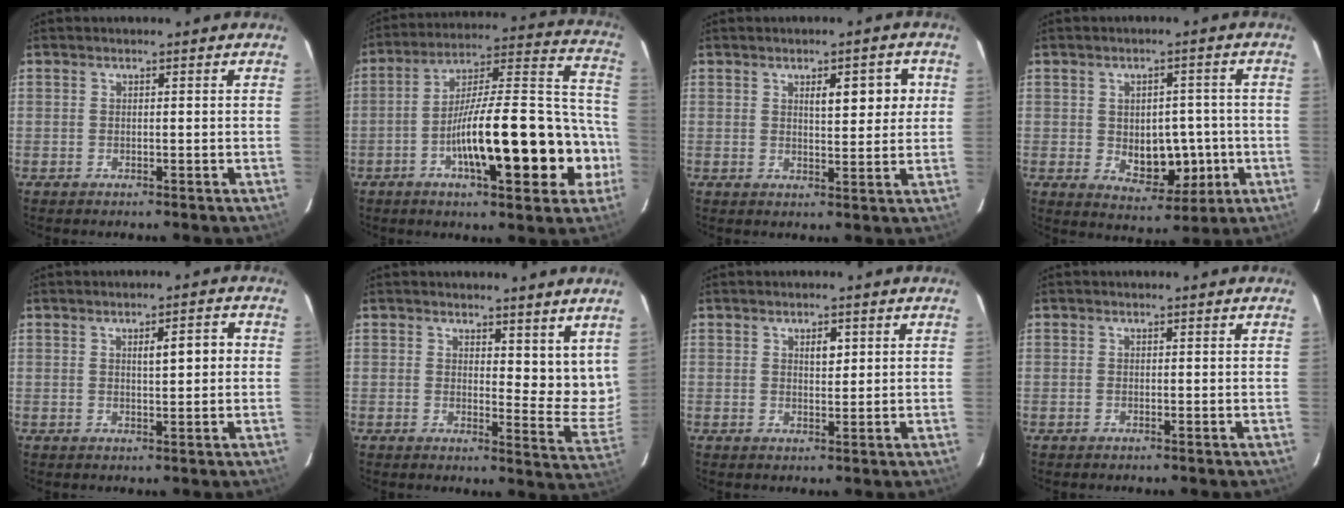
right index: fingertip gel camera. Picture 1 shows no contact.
{"total": 22.2, "force": [-6.7, 4.7, 20.6], "torque": [-0.276, 0.035, -0.093]}
{"total": 5.7, "force": [1.8, 1.9, 5.0], "torque": [-0.069, 0.009, 0.029]}
{"total": 8.3, "force": [-1.2, 5.2, 6.4], "torque": [-0.083, 0.005, -0.003]}
{"total": 4.1, "force": [0.8, 1.0, 3.9], "torque": [-0.059, 0.010, 0.014]}
{"total": 8.6, "force": [6.8, 3.4, 4.1], "torque": [-0.037, -0.035, 0.080]}
{"total": 2.2, "force": [1.0, 1.0, 1.7], "torque": [-0.027, 0.001, 0.017]}
{"total": 0.0}